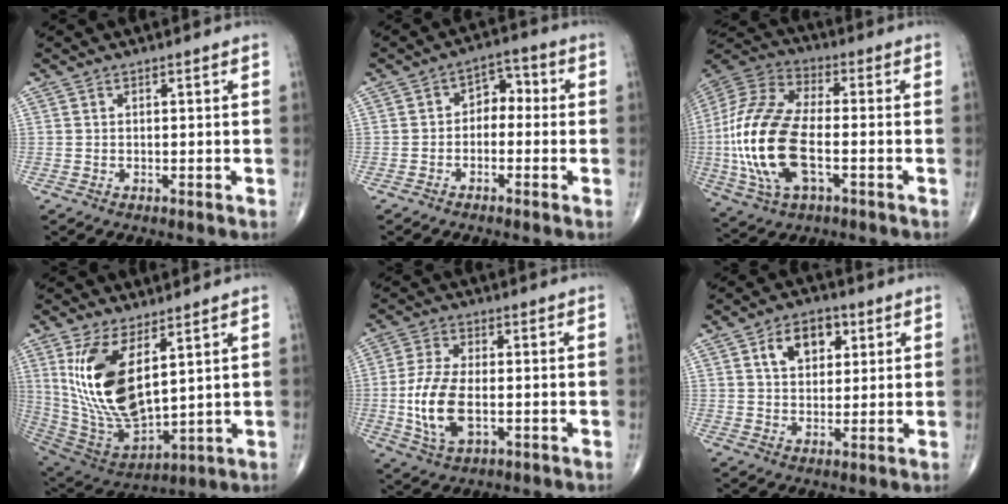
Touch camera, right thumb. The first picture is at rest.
{"total": 4.9, "force": [-0.8, 3.5, 3.3], "torque": [-0.025, 0.030, -0.027]}
{"total": 21.3, "force": [-3.6, 10.2, 18.3], "torque": [-0.410, 0.014, -0.063]}
{"total": 18.0, "force": [5.9, 8.2, 14.9], "torque": [-0.285, -0.032, 0.136]}
{"total": 10.8, "force": [-1.7, 5.4, 9.2], "torque": [-0.195, 0.000, -0.030]}
{"total": 8.4, "force": [3.2, 5.4, 5.5], "torque": [-0.060, -0.003, 0.049]}